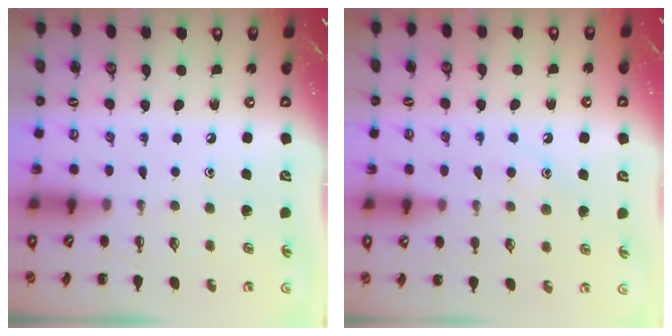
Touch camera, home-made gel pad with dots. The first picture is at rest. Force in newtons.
{"total": 9.2, "press": 9.1, "slide": 1.2}